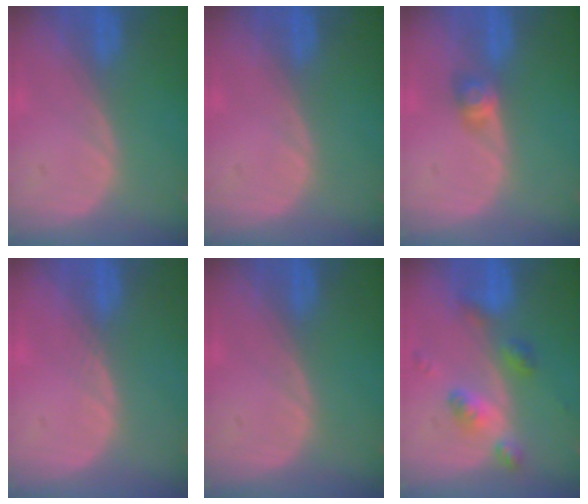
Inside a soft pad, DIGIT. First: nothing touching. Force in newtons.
{"total": 0.0}
{"total": 3.0, "press": 2.6, "slide": 1.5}
{"total": 0.7, "press": 0.6, "slide": 0.3}
{"total": 0.0}
{"total": 6.0, "press": 5.3, "slide": 2.8}